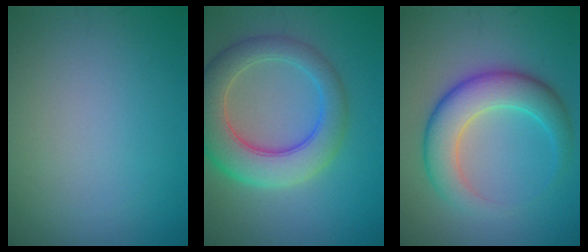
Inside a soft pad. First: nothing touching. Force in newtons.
{"total": 7.3, "press": 7.2, "slide": 0.4}
{"total": 6.0, "press": 6.0, "slide": 0.2}